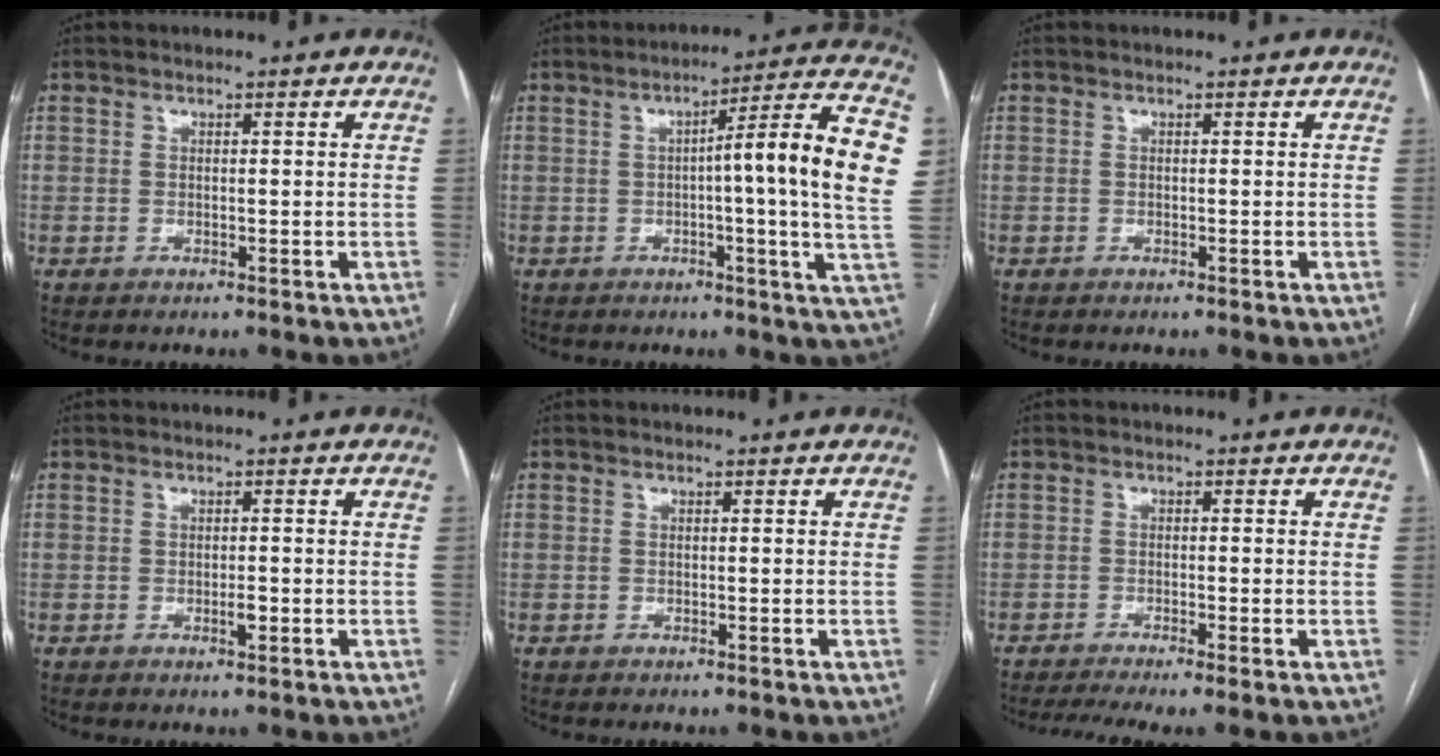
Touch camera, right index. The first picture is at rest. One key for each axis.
{"total": 16.0, "fx": 1.4, "fy": -0.9, "fz": 15.9, "tx": -0.215, "ty": 0.013, "tz": 0.010}
{"total": 0.0}
{"total": 1.3, "fx": -0.4, "fy": 0.4, "fz": 1.1, "tx": -0.019, "ty": -0.001, "tz": -0.006}
{"total": 0.0}
{"total": 5.9, "fx": -4.4, "fy": 0.0, "fz": 3.9, "tx": -0.063, "ty": -0.008, "tz": -0.071}